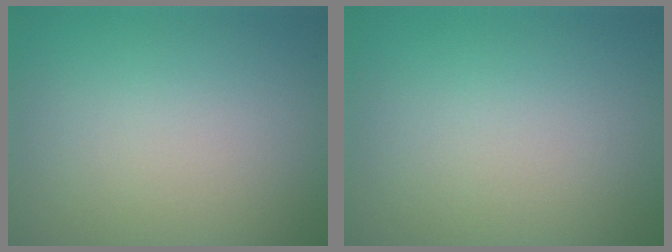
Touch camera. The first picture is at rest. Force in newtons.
{"total": 0.0}